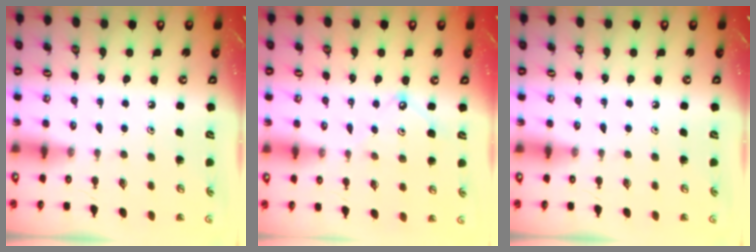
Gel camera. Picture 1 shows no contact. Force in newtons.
{"total": 6.8, "press": 6.7, "slide": 0.8}
{"total": 0.0}